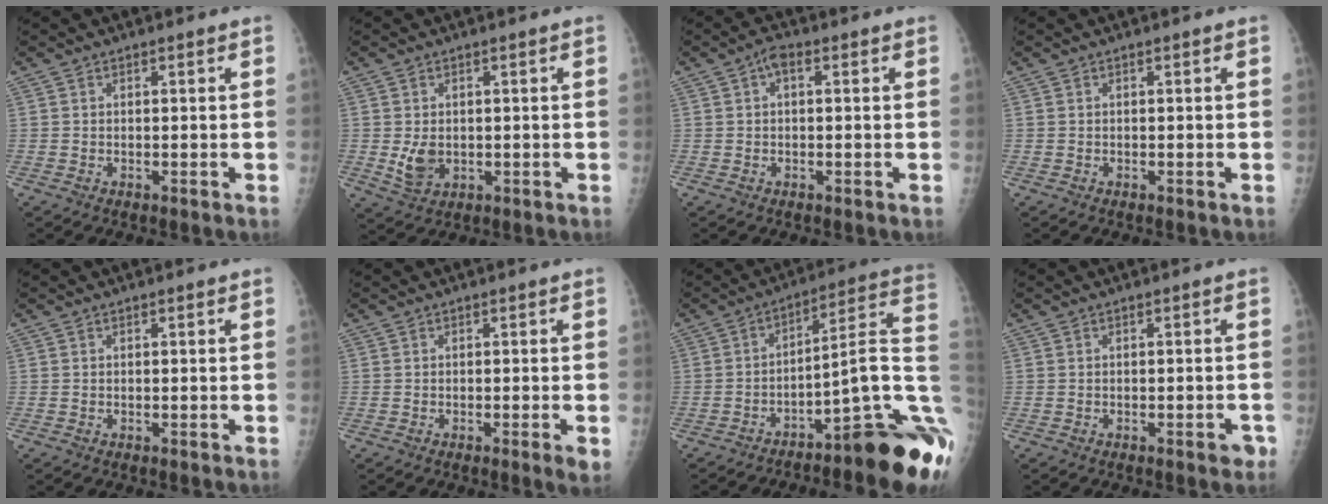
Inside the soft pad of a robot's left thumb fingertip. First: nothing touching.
{"total": 4.3, "force": [-0.2, 3.1, 2.9], "torque": [-0.046, -0.009, 0.007]}
{"total": 2.6, "force": [0.6, 1.4, 2.1], "torque": [-0.032, 0.008, 0.005]}
{"total": 0.0}
{"total": 0.0}
{"total": 2.3, "force": [-0.6, 0.2, 2.2], "torque": [-0.034, -0.007, -0.011]}
{"total": 23.9, "force": [-9.9, 4.7, 21.3], "torque": [-0.172, 0.081, -0.130]}
{"total": 2.1, "force": [-1.1, 1.0, 1.6], "torque": [-0.012, 0.009, -0.011]}